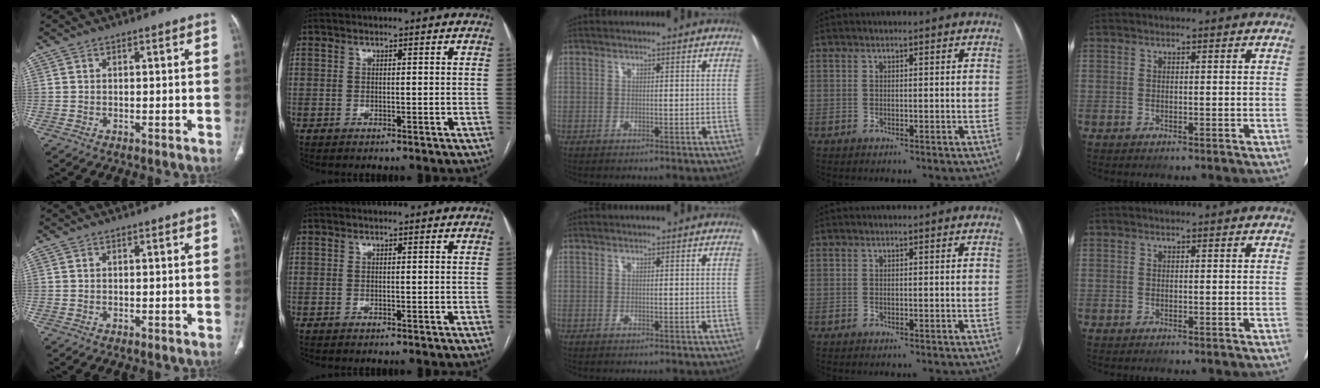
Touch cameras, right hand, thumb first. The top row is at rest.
{}